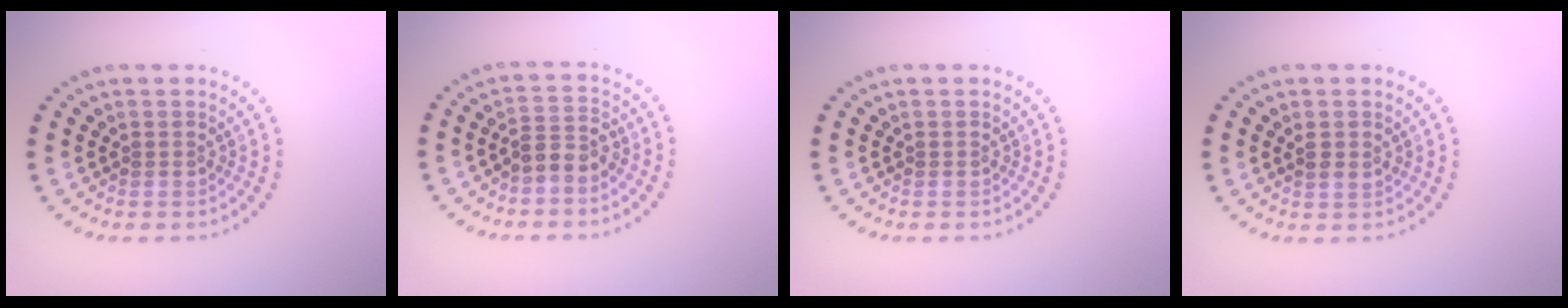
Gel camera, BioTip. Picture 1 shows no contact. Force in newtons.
{"total": 2.4, "press": 2.2, "slide": 1.0}
{"total": 0.0}
{"total": 0.8, "press": 0.7, "slide": 0.3}